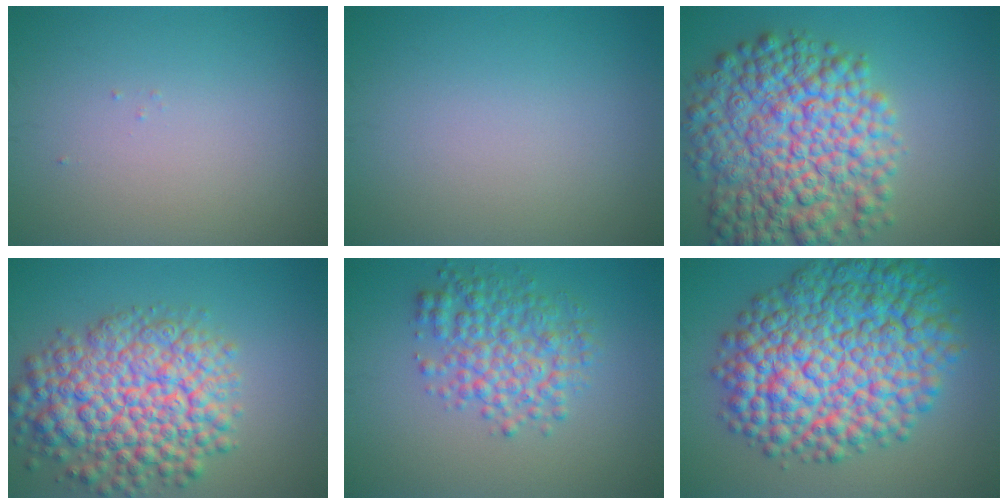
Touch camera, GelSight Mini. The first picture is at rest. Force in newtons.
{"total": 0.0}
{"total": 11.6, "press": 11.6, "slide": 0.4}
{"total": 10.2, "press": 10.2, "slide": 0.4}
{"total": 5.0, "press": 5.0, "slide": 0.1}
{"total": 14.2, "press": 14.2, "slide": 0.2}